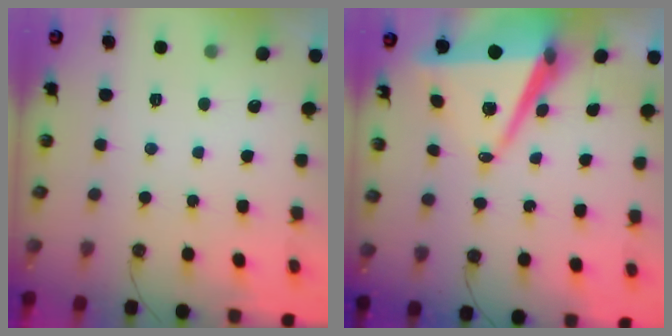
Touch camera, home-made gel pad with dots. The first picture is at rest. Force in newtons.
{"total": 10.7, "press": 9.9, "slide": 4.1}